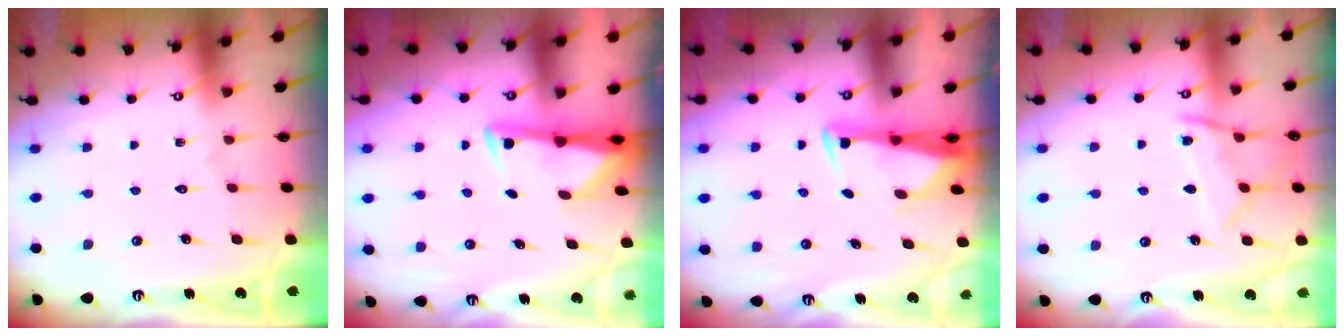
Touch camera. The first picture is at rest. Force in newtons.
{"total": 2.9, "press": 2.8, "slide": 0.5}
{"total": 2.9, "press": 2.8, "slide": 0.6}
{"total": 9.9, "press": 9.8, "slide": 1.1}